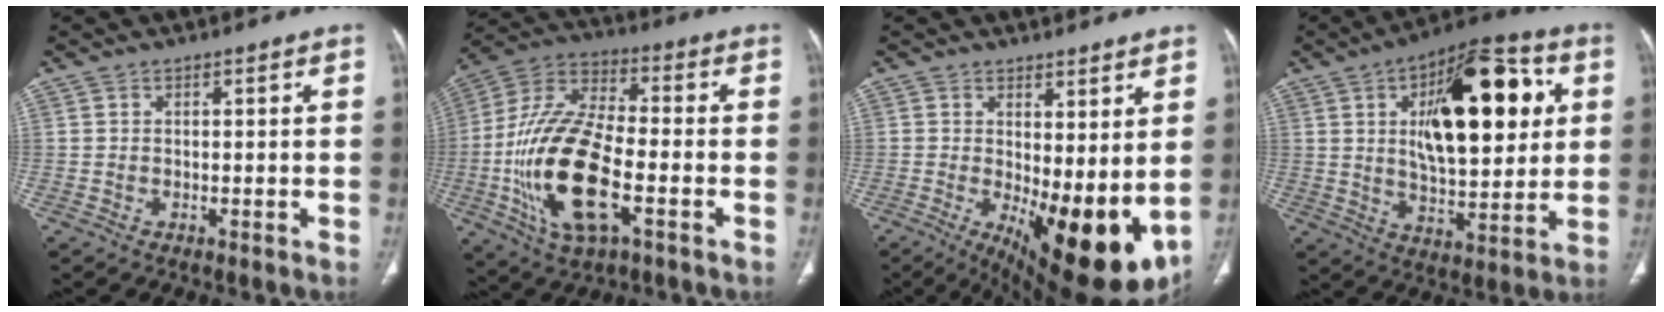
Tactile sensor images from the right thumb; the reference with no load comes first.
{"total": 21.2, "force": [-5.3, 9.2, 18.3], "torque": [-0.369, 0.018, -0.093]}
{"total": 16.4, "force": [-0.8, 6.5, 15.1], "torque": [-0.220, -0.036, 0.011]}
{"total": 23.9, "force": [5.9, 10.8, 20.5], "torque": [-0.269, -0.003, 0.086]}